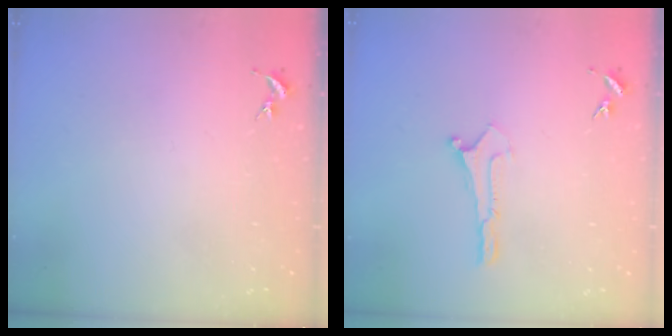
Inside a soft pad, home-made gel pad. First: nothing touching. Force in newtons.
{"total": 0.0}